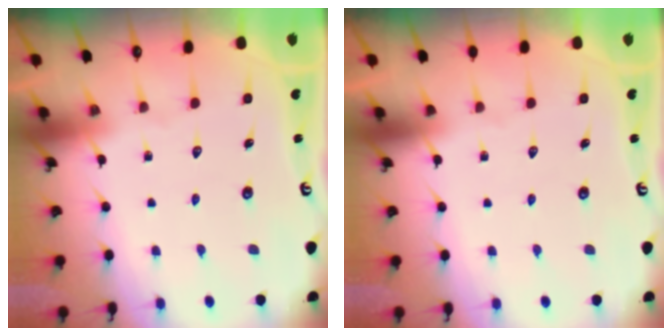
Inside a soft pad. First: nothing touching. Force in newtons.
{"total": 0.0}